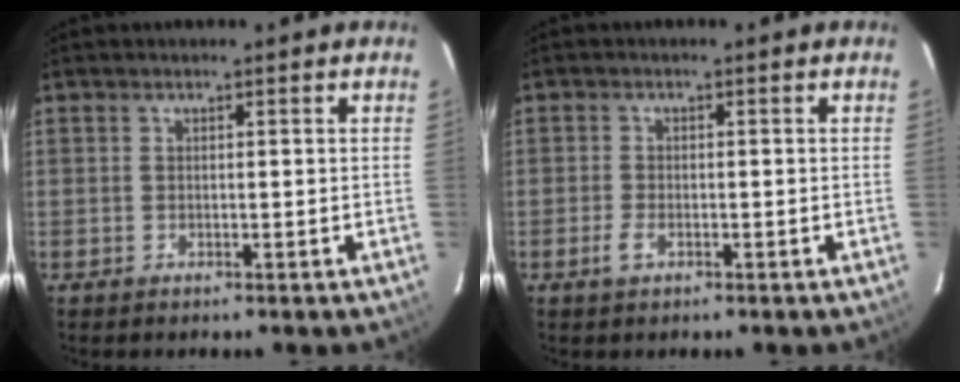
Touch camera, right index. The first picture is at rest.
{"total": 2.4, "force": [-1.2, 1.2, 1.7], "torque": [-0.039, -0.001, -0.023]}